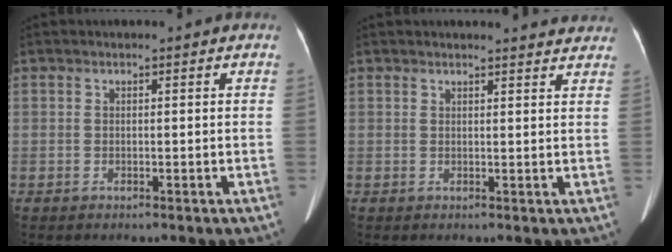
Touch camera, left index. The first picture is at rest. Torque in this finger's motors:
{"motor_torque": [0.24, -0.27, -0.12, -0.02]}